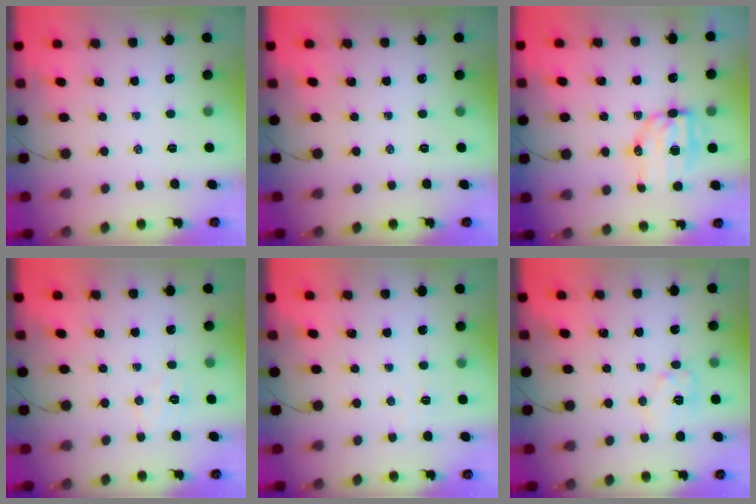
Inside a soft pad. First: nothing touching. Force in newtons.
{"total": 0.0}
{"total": 9.6, "press": 9.4, "slide": 1.8}
{"total": 5.6, "press": 5.5, "slide": 1.0}
{"total": 2.9, "press": 2.8, "slide": 0.6}
{"total": 8.2, "press": 8.2, "slide": 0.2}